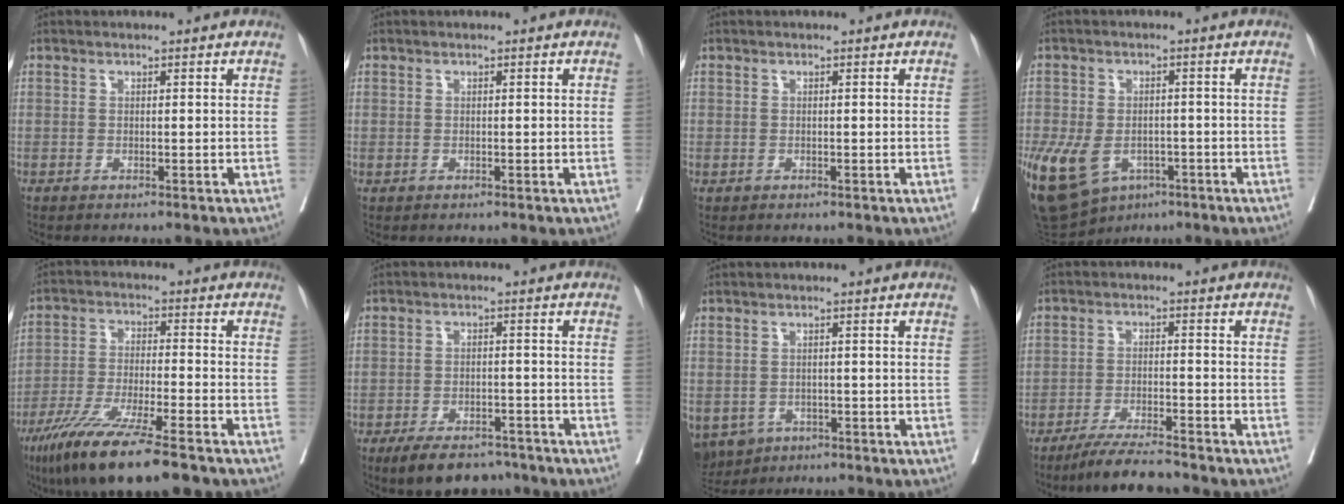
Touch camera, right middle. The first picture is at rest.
{"total": 0.0}
{"total": 0.0}
{"total": 18.4, "force": [-8.1, 12.9, 10.3], "torque": [-0.274, -0.010, -0.120]}
{"total": 14.5, "force": [-10.2, 1.2, 10.2], "torque": [-0.191, -0.046, -0.177]}
{"total": 8.5, "force": [-6.8, 3.5, 3.7], "torque": [-0.050, -0.001, -0.107]}
{"total": 8.2, "force": [-4.2, 6.5, 2.8], "torque": [-0.074, -0.007, -0.055]}
{"total": 7.1, "force": [-6.4, 0.0, 3.2], "torque": [-0.050, -0.021, -0.112]}